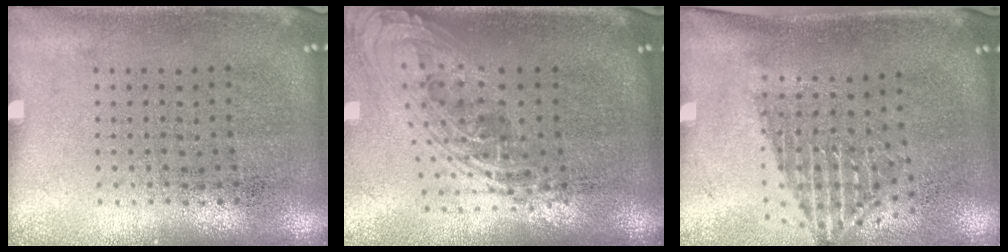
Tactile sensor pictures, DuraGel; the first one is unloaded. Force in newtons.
{"total": 2.2, "press": 1.6, "slide": 1.5}
{"total": 1.5, "press": 1.1, "slide": 1.0}